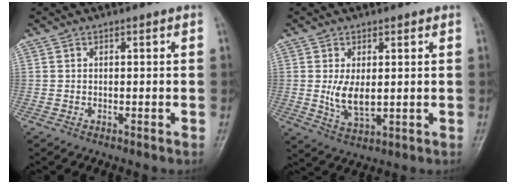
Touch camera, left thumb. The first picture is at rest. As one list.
[{"total": 5.9, "force": [0.5, 3.2, 5.0], "torque": [-0.085, -0.016, 0.018]}]